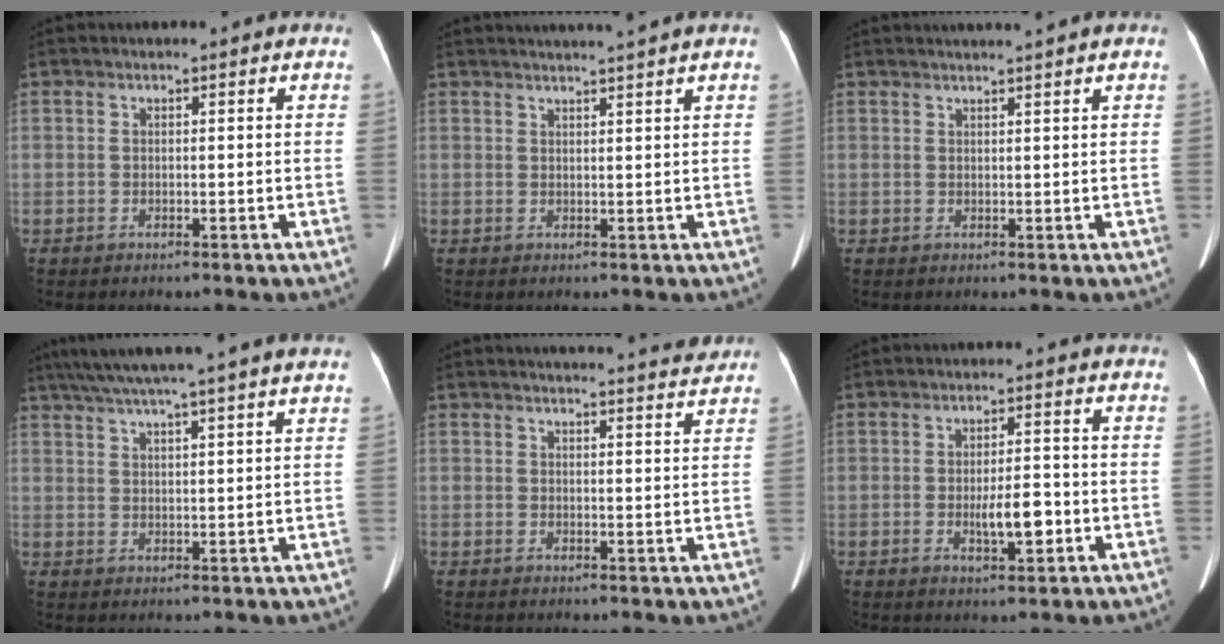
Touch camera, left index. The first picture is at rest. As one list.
[{"total": 5.0, "force": [4.4, -1.3, 2.0], "torque": [-0.022, 0.009, 0.055]}, {"total": 3.2, "force": [2.8, -0.9, 1.4], "torque": [-0.013, 0.011, 0.039]}, {"total": 14.7, "force": [12.5, -1.1, 7.7], "torque": [-0.134, 0.028, 0.173]}, {"total": 10.2, "force": [9.9, -0.1, 2.5], "torque": [-0.029, -0.012, 0.105]}, {"total": 4.9, "force": [-1.3, 1.4, 4.5], "torque": [-0.078, -0.001, -0.019]}]